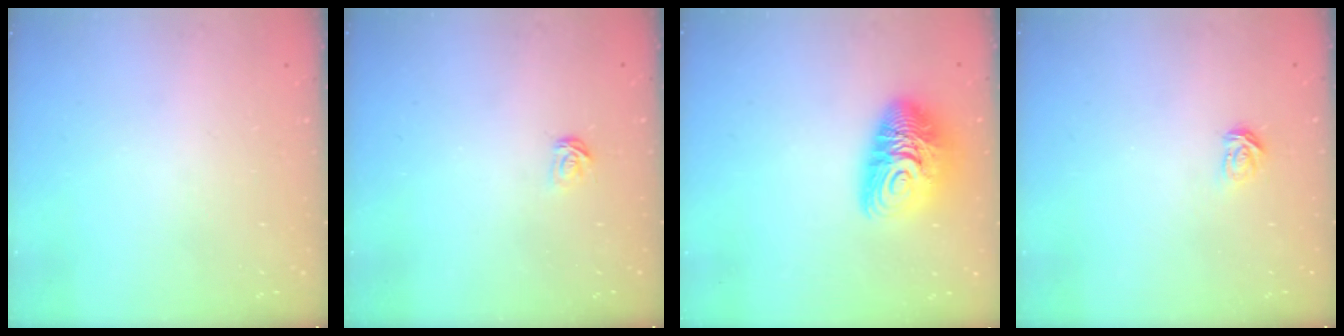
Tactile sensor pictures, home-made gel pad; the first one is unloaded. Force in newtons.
{"total": 3.0, "press": 3.0, "slide": 0.2}
{"total": 12.0, "press": 11.9, "slide": 1.1}
{"total": 3.3, "press": 3.3, "slide": 0.5}